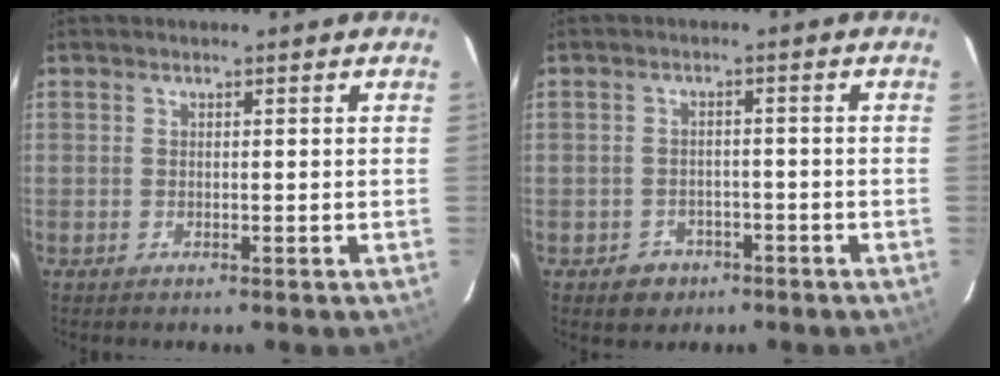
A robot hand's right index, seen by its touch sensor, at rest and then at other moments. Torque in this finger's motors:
{"motor_torque": [-0.05, -0.11, -0.05, -0.05]}